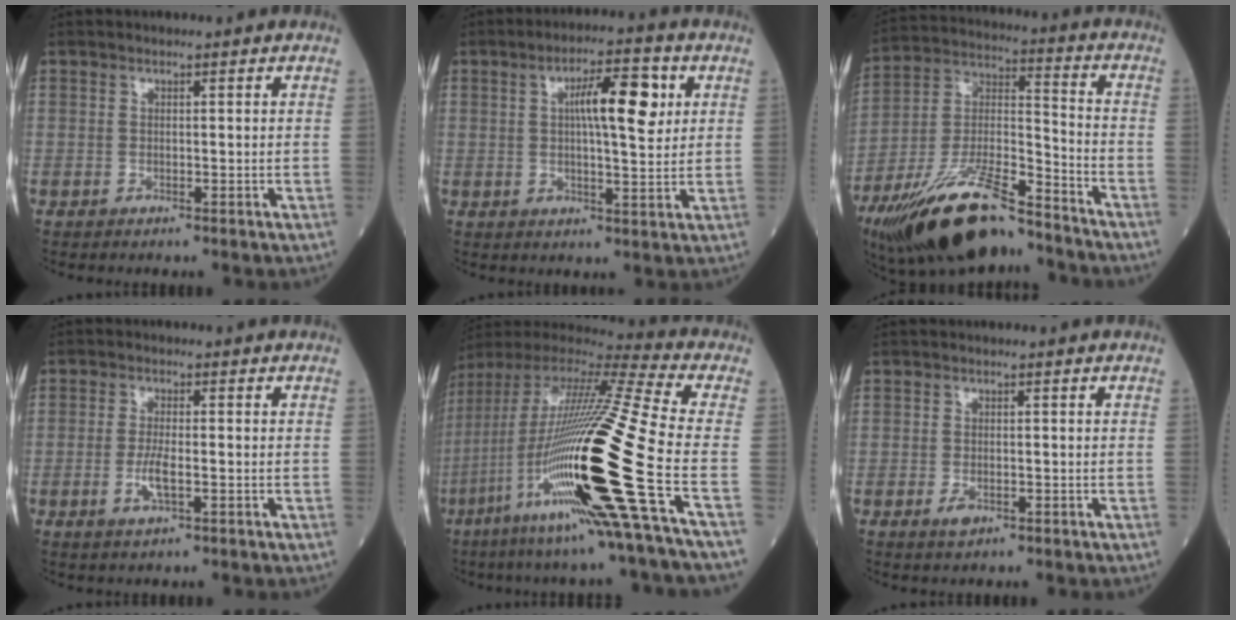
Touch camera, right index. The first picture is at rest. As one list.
[{"total": 8.9, "force": [2.4, 2.0, 8.4], "torque": [-0.133, 0.015, 0.036]}, {"total": 19.8, "force": [-15.2, 4.3, 12.0], "torque": [-0.239, -0.016, -0.274]}, {"total": 3.5, "force": [-1.1, 0.7, 3.3], "torque": [-0.071, -0.004, -0.019]}, {"total": 30.1, "force": [-8.7, -0.2, 28.8], "torque": [-0.540, -0.055, -0.178]}, {"total": 1.6, "force": [-0.8, 0.7, 1.2], "torque": [-0.025, -0.002, -0.010]}]